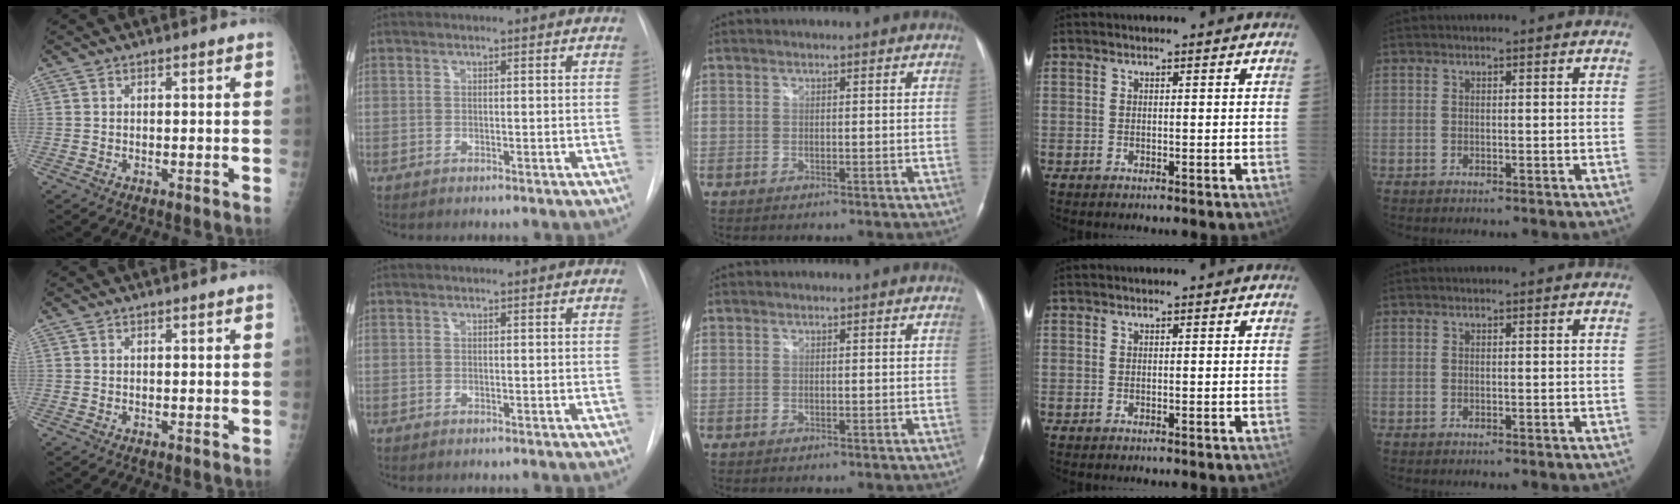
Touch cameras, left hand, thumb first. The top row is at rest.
{}